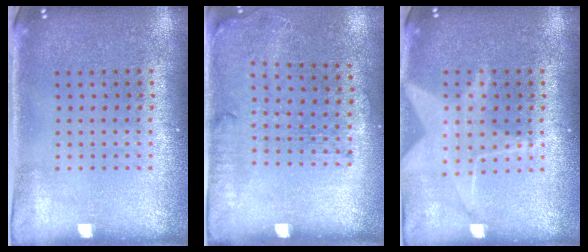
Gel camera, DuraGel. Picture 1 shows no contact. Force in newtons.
{"total": 1.7, "press": 1.2, "slide": 1.2}
{"total": 1.6, "press": 1.4, "slide": 0.7}